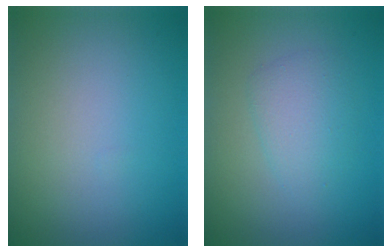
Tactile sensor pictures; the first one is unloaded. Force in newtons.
{"total": 2.4, "press": 2.4, "slide": 0.0}